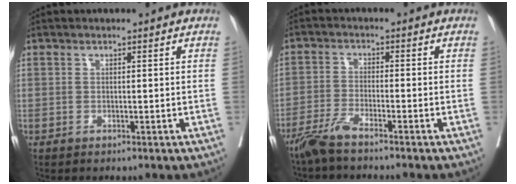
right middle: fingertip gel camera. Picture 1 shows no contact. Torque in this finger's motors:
{"motor_torque": [0.14, -0.35, 0.09, 0.03]}